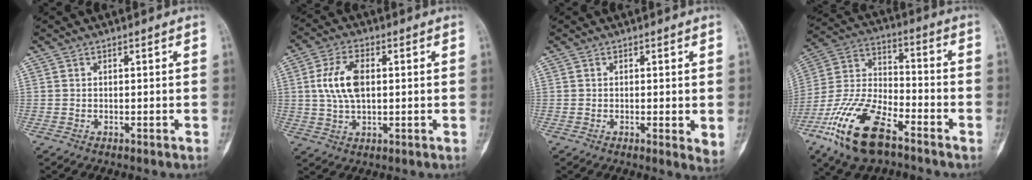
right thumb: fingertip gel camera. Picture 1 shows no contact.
{"total": 8.8, "force": [1.2, 4.7, 7.3], "torque": [-0.148, 0.005, 0.024]}
{"total": 3.0, "force": [-0.2, 0.8, 2.9], "torque": [-0.040, -0.011, -0.007]}
{"total": 18.6, "force": [-10.6, 8.2, 12.9], "torque": [-0.252, 0.049, -0.203]}